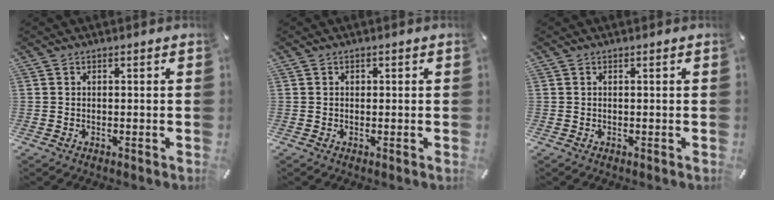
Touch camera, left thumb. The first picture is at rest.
{"total": 0.6, "force": [0.0, 0.6, -0.1], "torque": [0.001, 0.005, -0.001]}
{"total": 0.0}